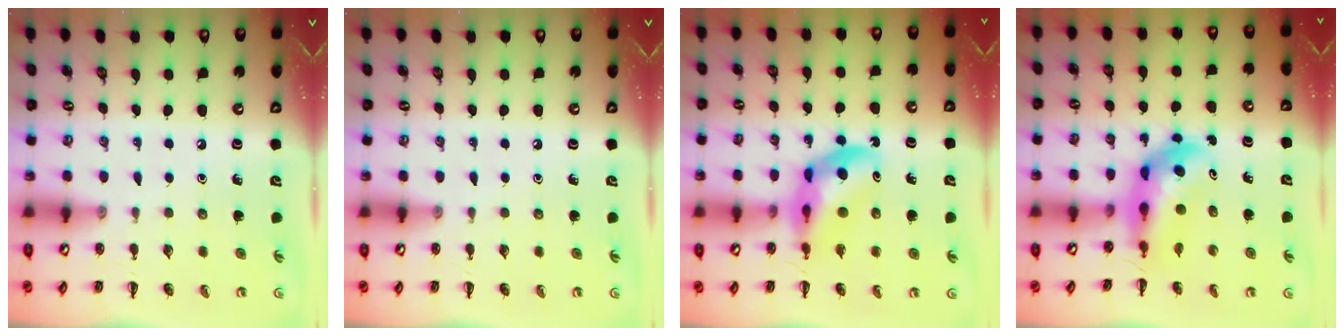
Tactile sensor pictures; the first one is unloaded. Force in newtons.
{"total": 0.0}
{"total": 9.8, "press": 9.3, "slide": 2.9}
{"total": 6.9, "press": 6.6, "slide": 2.0}